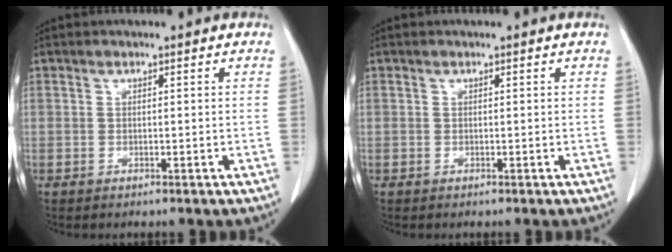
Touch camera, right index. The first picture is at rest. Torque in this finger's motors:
{"motor_torque": [0.00, 0.00, 0.00, 0.00]}